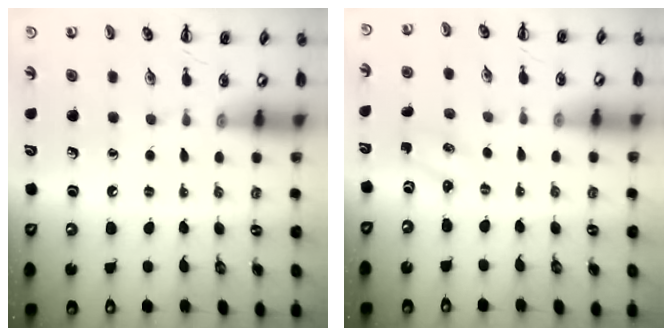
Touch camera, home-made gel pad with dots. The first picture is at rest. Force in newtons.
{"total": 0.8, "press": 0.8, "slide": 0.3}